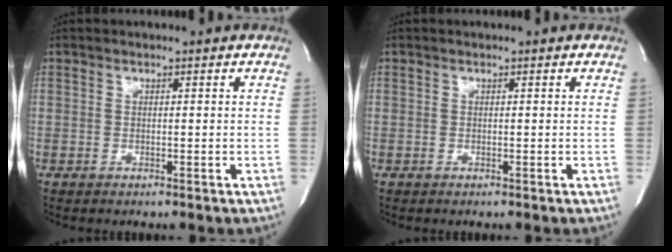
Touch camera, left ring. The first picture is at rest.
{"total": 0.0}